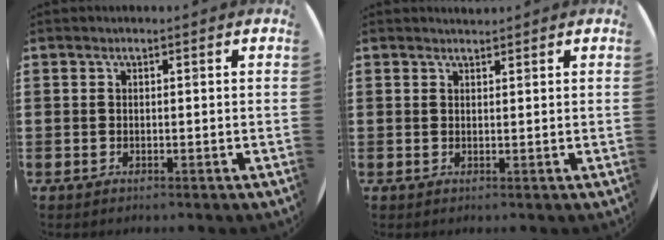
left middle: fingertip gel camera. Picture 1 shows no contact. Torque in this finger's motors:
{"motor_torque": [0.35, -0.33, -0.03, -0.01]}